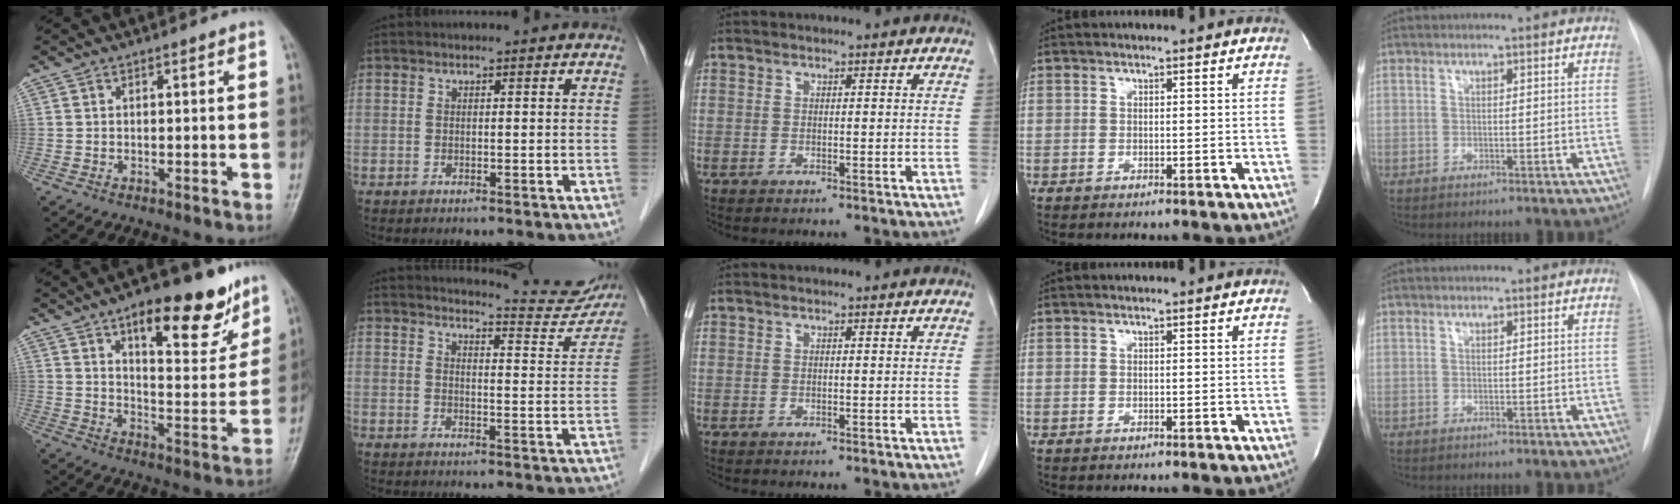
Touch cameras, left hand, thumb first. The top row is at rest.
{"thumb": {"total": 17.4, "force": [11.0, 6.5, 11.9], "torque": [-0.120, -0.061, 0.165]}, "index": {"total": 12.2, "force": [12.1, 0.8, 1.0], "torque": [-0.004, -0.056, 0.129]}}